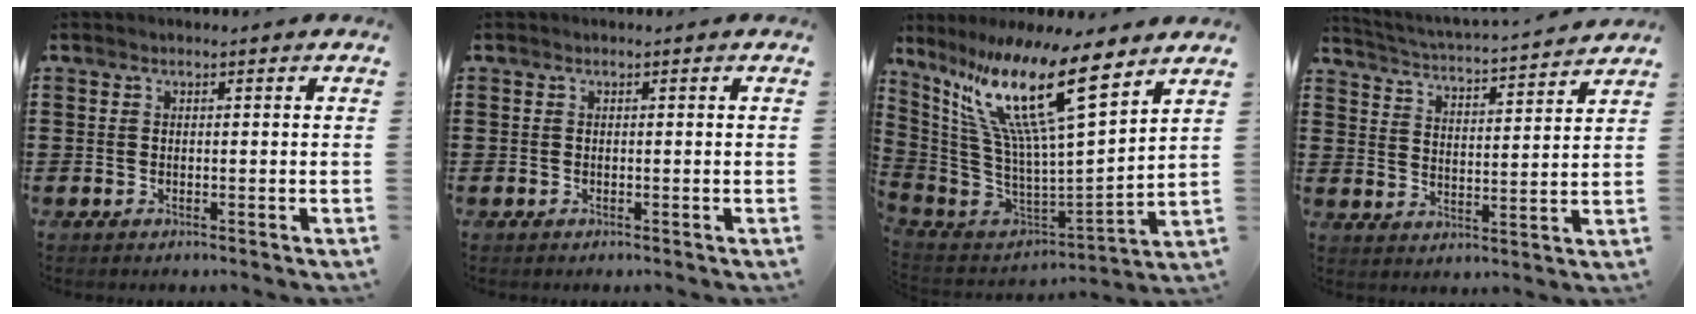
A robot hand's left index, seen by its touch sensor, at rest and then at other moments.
{"total": 0.0}
{"total": 18.3, "force": [10.4, 2.9, 14.7], "torque": [-0.334, -0.071, 0.163]}
{"total": 3.2, "force": [3.1, -0.5, 0.8], "torque": [-0.036, -0.033, 0.044]}